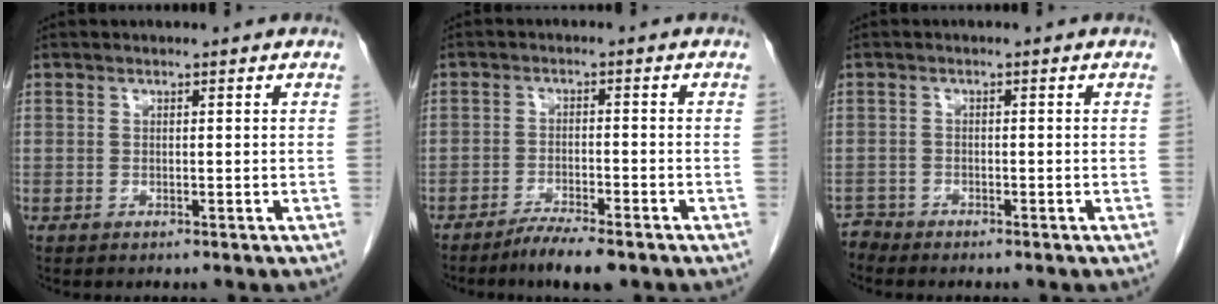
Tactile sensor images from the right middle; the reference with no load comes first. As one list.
[{"total": 5.3, "force": [-4.1, 0.6, 3.4], "torque": [-0.058, -0.009, -0.068]}, {"total": 1.5, "force": [-1.4, 0.0, -0.7], "torque": [0.018, -0.007, -0.028]}]